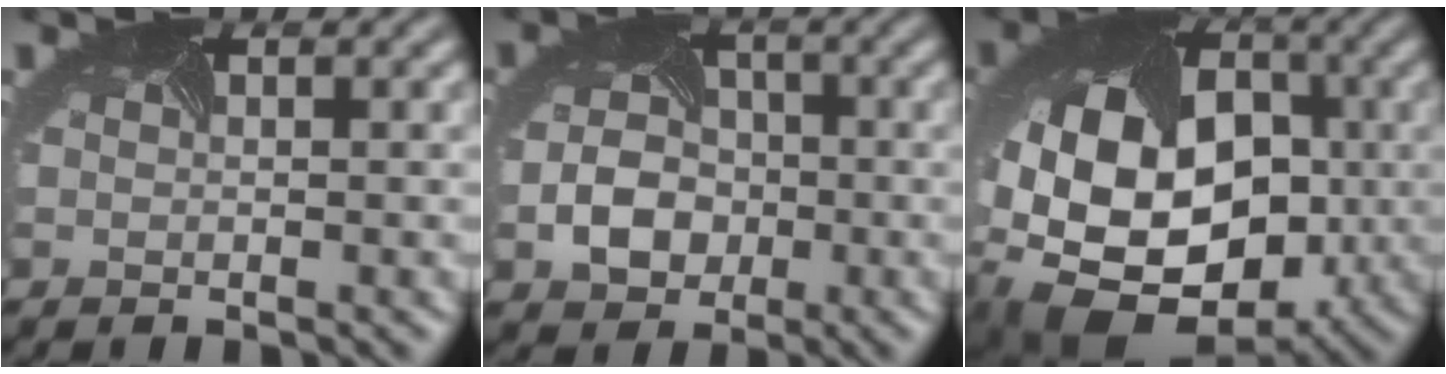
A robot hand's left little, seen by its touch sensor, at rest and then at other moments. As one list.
[{"total": 3.8, "force": [-1.2, 3.1, 1.7], "torque": [-0.039, -0.004, -0.018]}, {"total": 17.1, "force": [-2.2, 13.3, 10.5], "torque": [-0.216, -0.037, -0.032]}]